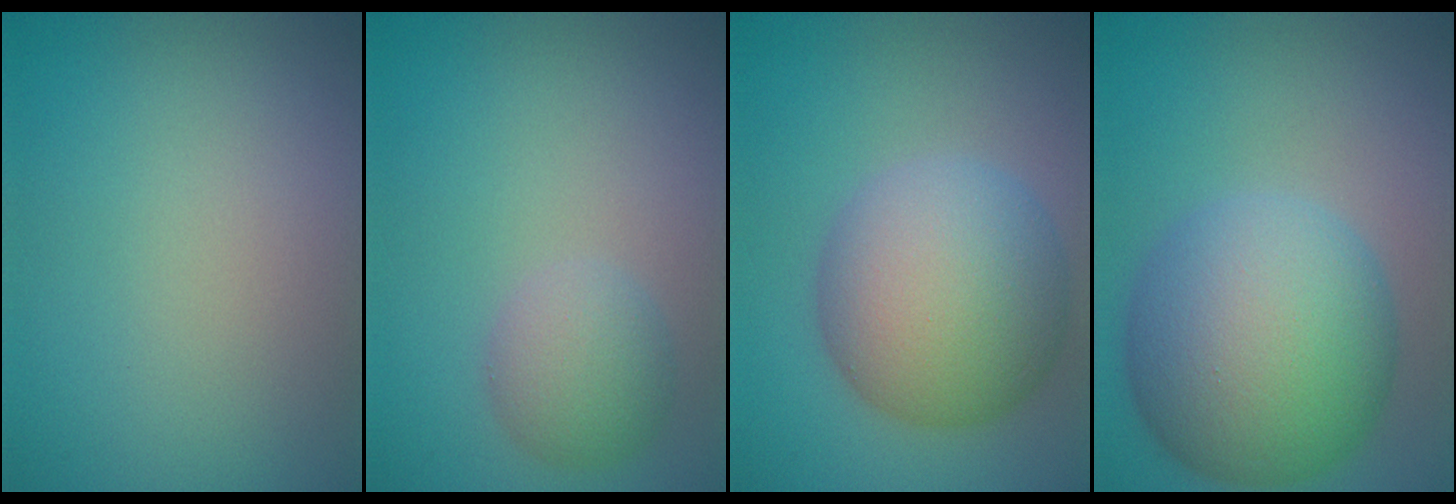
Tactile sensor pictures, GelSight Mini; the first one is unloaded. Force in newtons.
{"total": 2.9, "press": 2.9, "slide": 0.0}
{"total": 9.0, "press": 9.0, "slide": 0.4}
{"total": 11.9, "press": 11.9, "slide": 0.2}